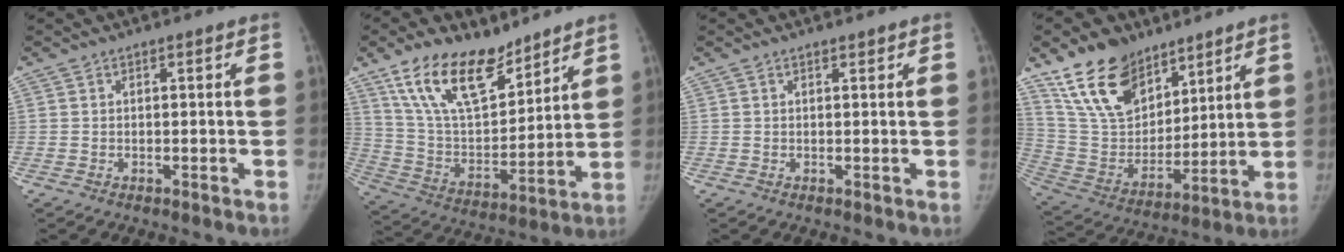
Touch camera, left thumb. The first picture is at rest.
{"total": 18.6, "force": [12.7, 8.6, 10.5], "torque": [-0.148, -0.063, 0.243]}
{"total": 0.6, "force": [0.5, 0.2, 0.2], "torque": [-0.001, -0.004, 0.007]}
{"total": 18.5, "force": [12.5, 10.7, 8.6], "torque": [-0.115, -0.053, 0.245]}